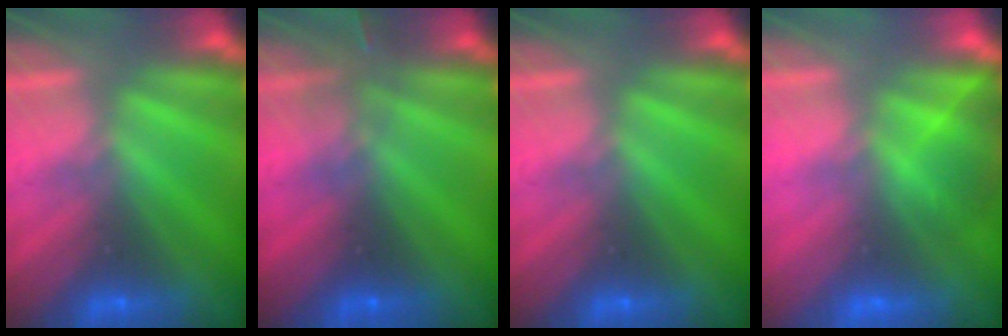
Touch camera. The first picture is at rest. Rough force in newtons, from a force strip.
{"total": 2.8}
{"total": 0.0}
{"total": 2.7}